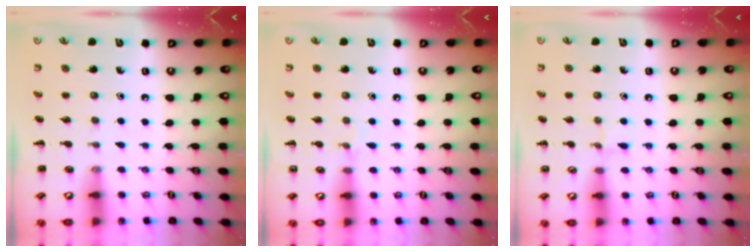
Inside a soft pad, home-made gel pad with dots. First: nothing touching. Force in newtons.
{"total": 3.9, "press": 3.6, "slide": 1.3}
{"total": 3.8, "press": 3.5, "slide": 1.4}